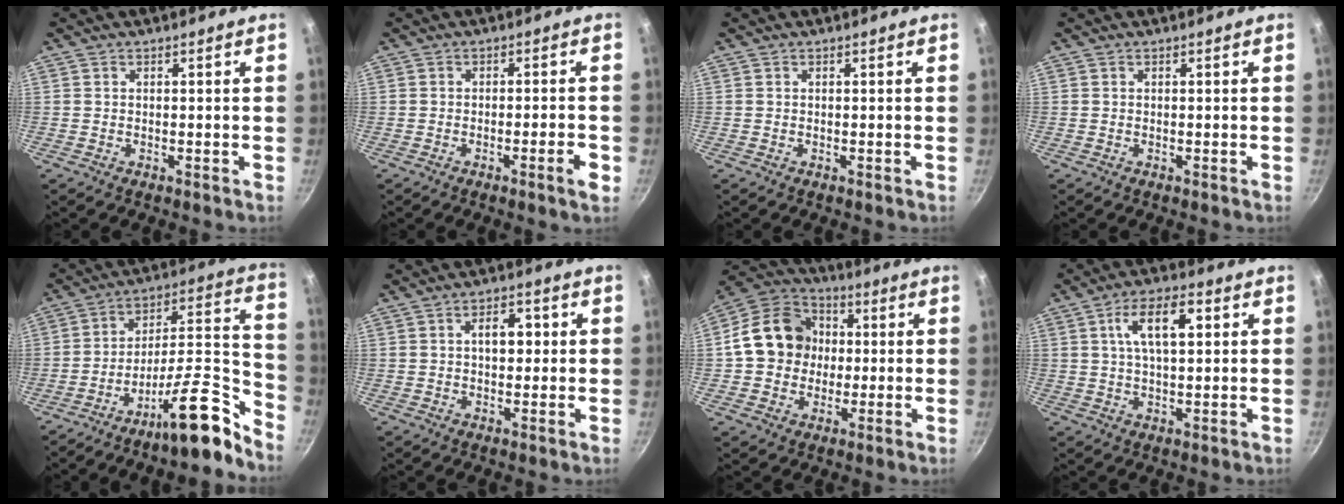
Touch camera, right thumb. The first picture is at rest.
{"total": 3.9, "force": [-1.6, 0.4, 3.5], "torque": [-0.044, 0.011, -0.022]}
{"total": 0.0}
{"total": 0.0}
{"total": 16.3, "force": [-11.7, 3.2, 10.8], "torque": [-0.131, 0.119, -0.208]}
{"total": 5.5, "force": [0.7, 3.4, 4.2], "torque": [-0.037, 0.009, 0.006]}
{"total": 14.8, "force": [0.7, 12.7, 7.6], "torque": [-0.094, 0.028, -0.005]}
{"total": 9.6, "force": [2.7, 4.3, 8.2], "torque": [-0.124, 0.010, 0.041]}